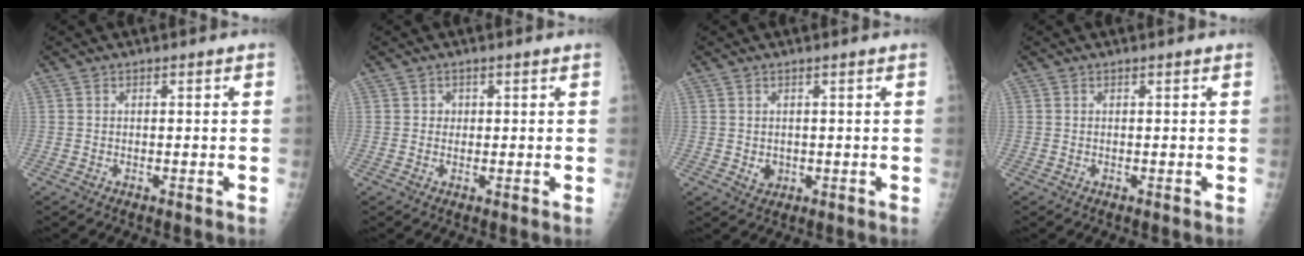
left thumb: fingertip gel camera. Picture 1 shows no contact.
{"total": 1.1, "force": [0.3, 1.0, 0.2], "torque": [0.007, 0.001, 0.004]}
{"total": 1.9, "force": [0.3, 1.4, 1.2], "torque": [-0.013, -0.005, 0.013]}
{"total": 0.0}